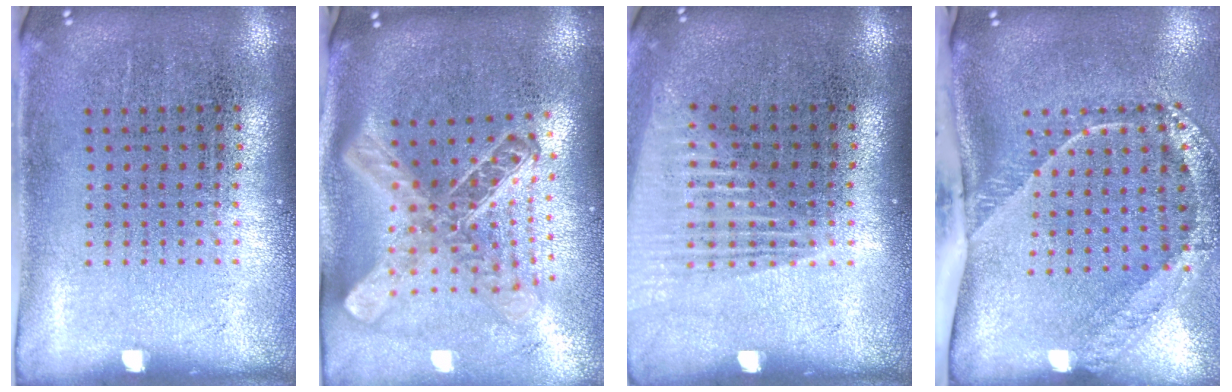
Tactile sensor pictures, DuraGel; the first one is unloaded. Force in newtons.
{"total": 2.7, "press": 2.0, "slide": 1.8}
{"total": 1.3, "press": 1.2, "slide": 0.2}
{"total": 2.7, "press": 1.8, "slide": 2.0}